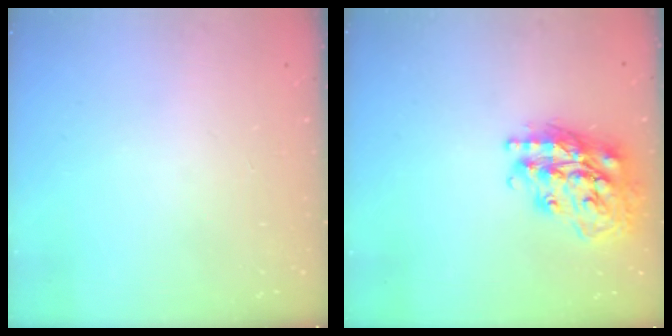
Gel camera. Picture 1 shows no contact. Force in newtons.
{"total": 20.5, "press": 20.5, "slide": 1.6}